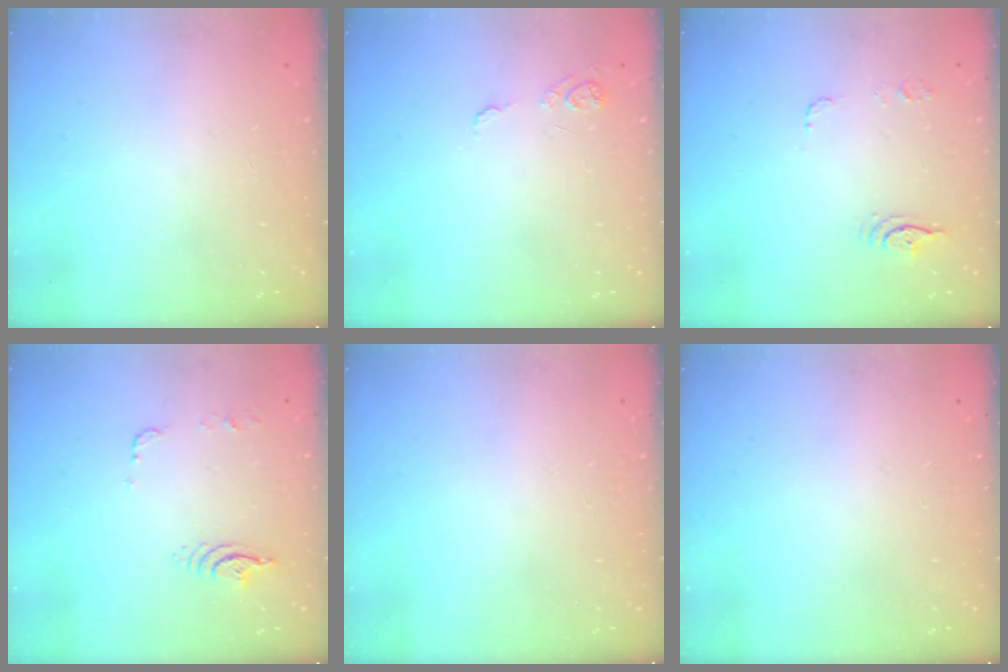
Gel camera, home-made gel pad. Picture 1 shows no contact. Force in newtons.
{"total": 7.2, "press": 7.2, "slide": 0.7}
{"total": 6.0, "press": 6.0, "slide": 0.4}
{"total": 6.7, "press": 6.7, "slide": 0.5}
{"total": 0.0}
{"total": 0.0}